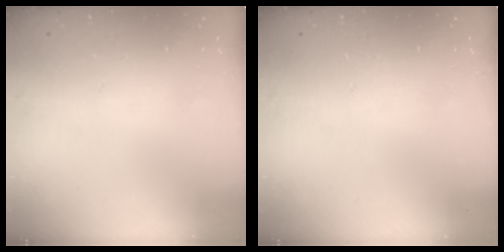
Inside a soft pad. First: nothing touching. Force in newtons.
{"total": 0.0}